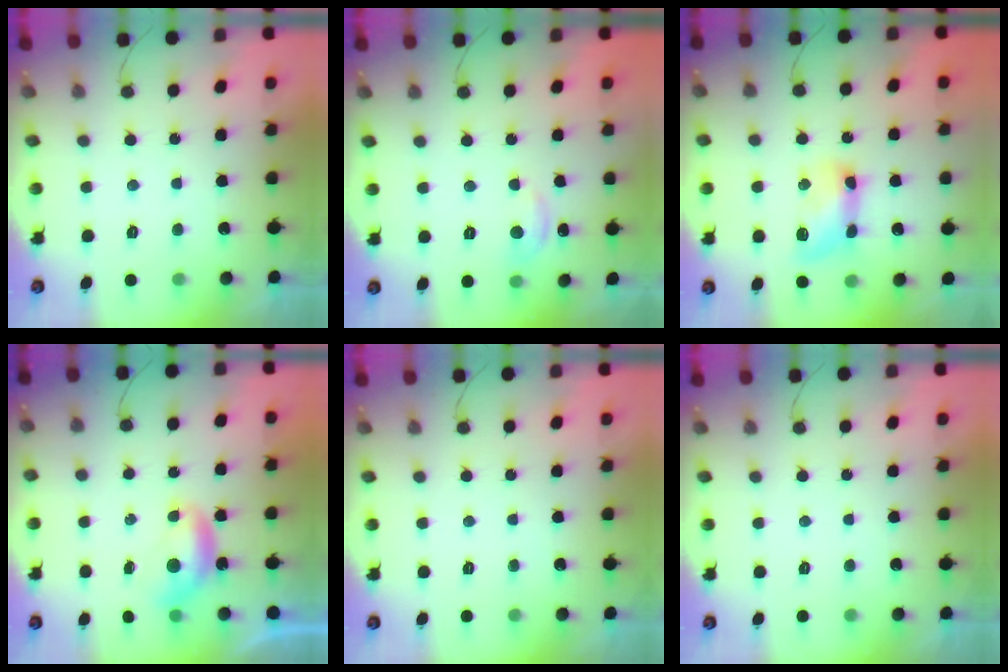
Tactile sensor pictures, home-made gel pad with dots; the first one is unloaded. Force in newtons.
{"total": 4.9, "press": 4.9, "slide": 0.6}
{"total": 10.1, "press": 10.0, "slide": 0.5}
{"total": 6.2, "press": 6.2, "slide": 0.7}
{"total": 0.0}
{"total": 0.0}